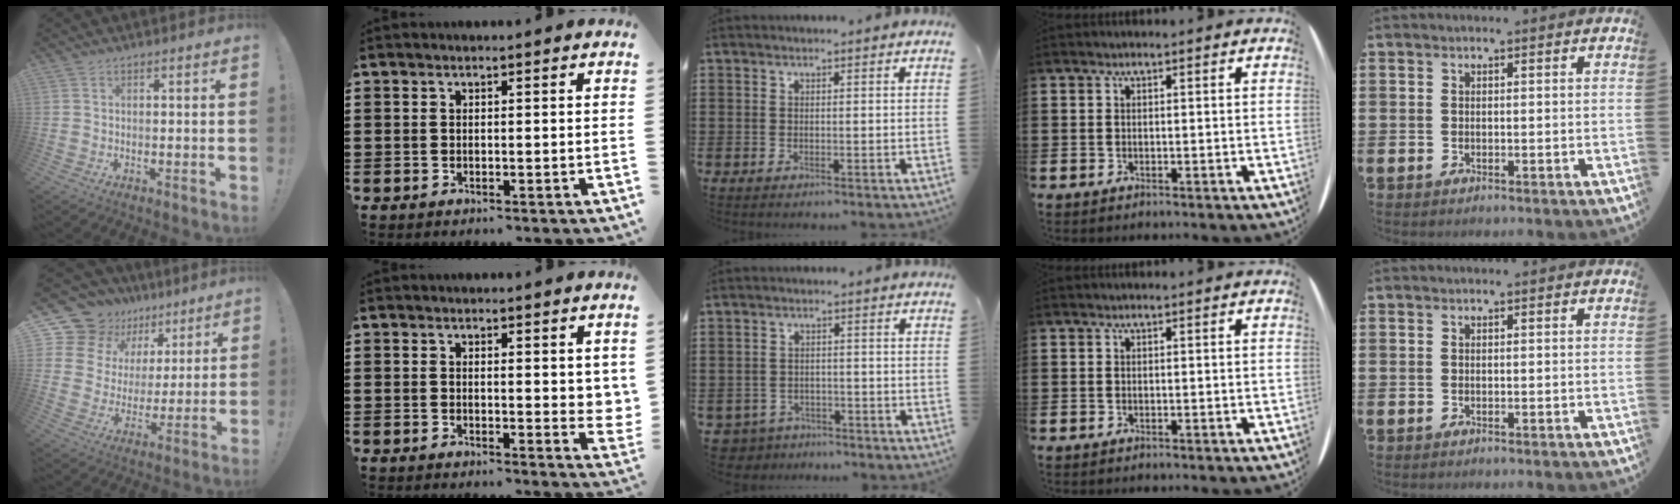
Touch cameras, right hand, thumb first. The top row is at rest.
{"thumb": {"total": 14.0, "force": [9.5, 9.6, 3.6], "torque": [-0.068, -0.067, 0.192]}, "index": {"total": 2.2, "force": [1.4, 0.8, 1.5], "torque": [-0.017, 0.000, 0.023]}, "middle": {"total": 3.0, "force": [-2.9, 0.7, -0.2], "torque": [-0.015, -0.006, -0.066]}}